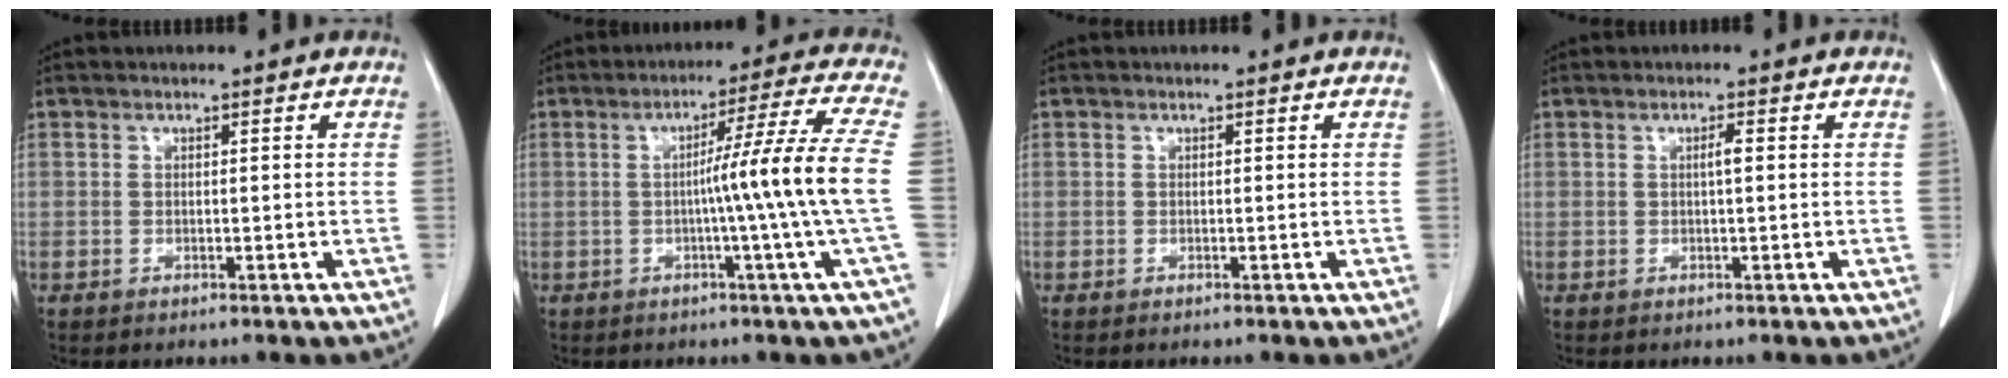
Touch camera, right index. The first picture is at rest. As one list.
[{"total": 11.1, "force": [-1.1, -3.1, 10.6], "torque": [-0.156, 0.001, -0.015]}, {"total": 0.0}, {"total": 1.3, "force": [0.1, 0.0, 1.2], "torque": [-0.024, 0.003, 0.002]}]